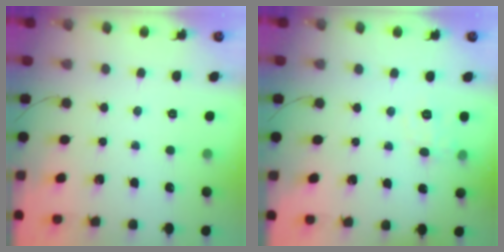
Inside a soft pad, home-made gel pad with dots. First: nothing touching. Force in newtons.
{"total": 6.6, "press": 6.5, "slide": 1.5}